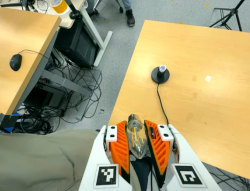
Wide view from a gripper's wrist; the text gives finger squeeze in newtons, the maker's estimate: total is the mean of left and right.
{"total": 21.8, "left": 23.6, "right": 20.0}